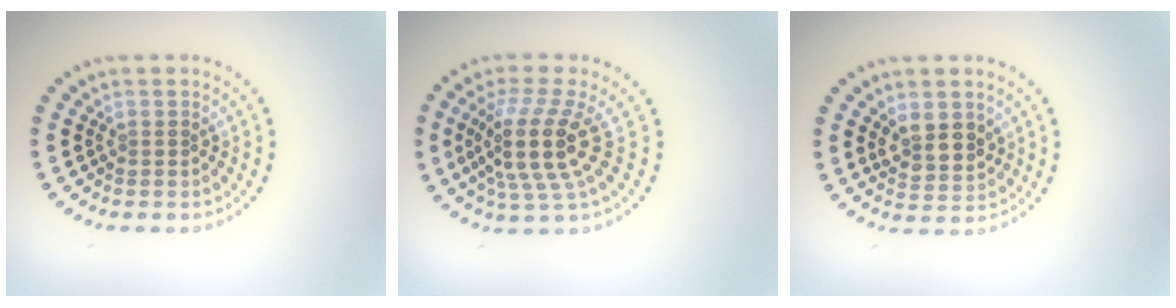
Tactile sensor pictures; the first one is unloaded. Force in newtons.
{"total": 5.0, "press": 3.7, "slide": 3.3}
{"total": 2.8, "press": 2.6, "slide": 1.1}